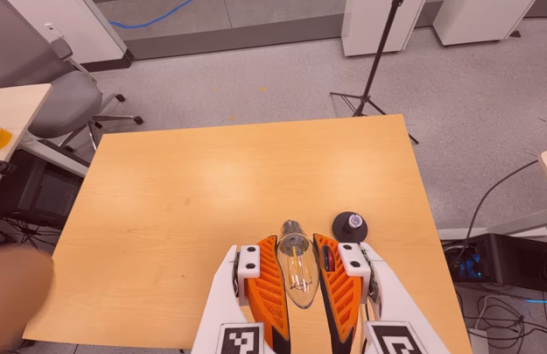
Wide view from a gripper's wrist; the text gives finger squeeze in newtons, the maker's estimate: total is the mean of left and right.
{"total": 23.3, "left": 25.4, "right": 21.2}